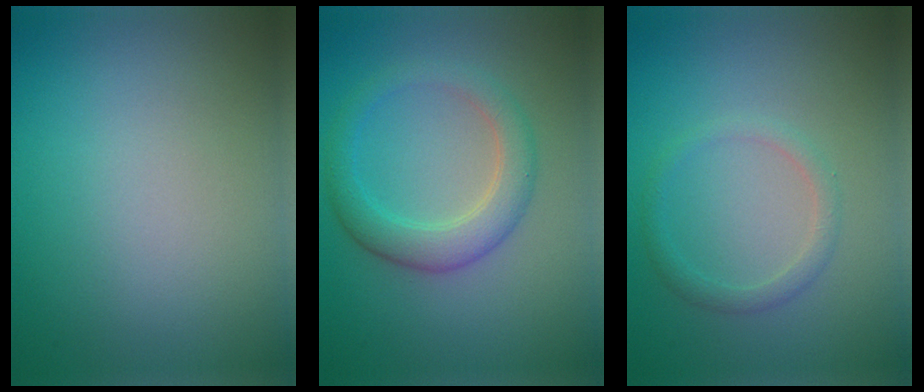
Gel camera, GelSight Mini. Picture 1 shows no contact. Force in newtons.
{"total": 3.6, "press": 3.6, "slide": 0.1}
{"total": 1.5, "press": 1.5, "slide": 0.1}